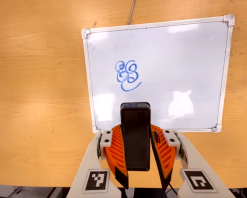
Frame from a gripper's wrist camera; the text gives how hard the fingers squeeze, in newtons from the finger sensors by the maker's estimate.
{"total": 9.8, "left": 8.1, "right": 11.4}